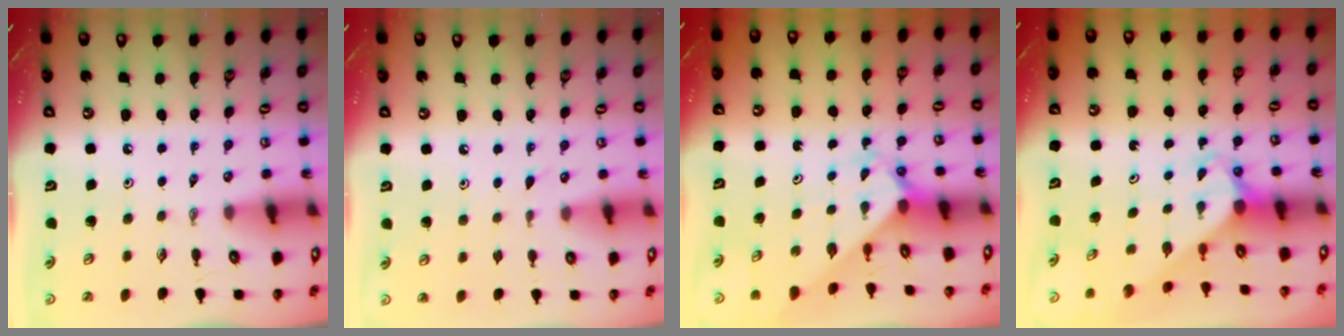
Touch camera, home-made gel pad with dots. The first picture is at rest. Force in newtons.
{"total": 4.7, "press": 4.6, "slide": 0.6}
{"total": 2.1, "press": 2.1, "slide": 0.1}
{"total": 3.0, "press": 3.0, "slide": 0.2}